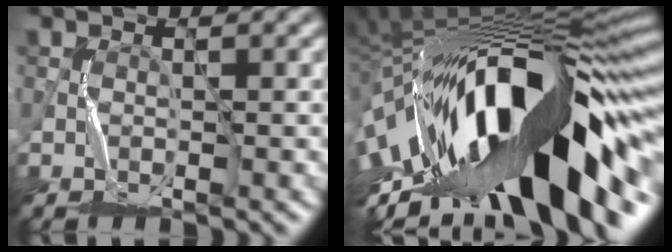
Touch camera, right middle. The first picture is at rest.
{"total": 19.8, "force": [-5.1, 7.4, 17.6], "torque": [-0.290, 0.014, -0.108]}